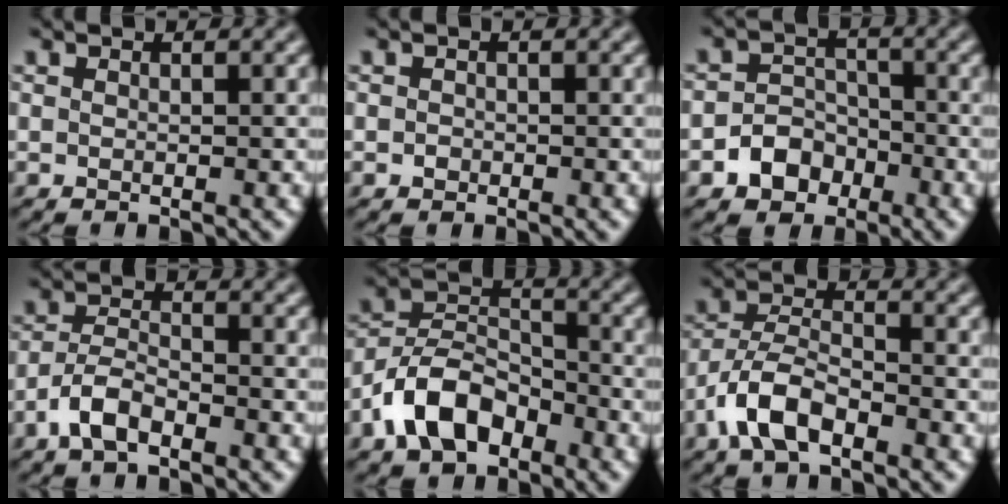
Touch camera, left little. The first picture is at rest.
{"total": 0.6, "force": [-0.3, 0.5, 0.1], "torque": [0.000, -0.002, -0.007]}
{"total": 3.6, "force": [-2.0, 2.8, 1.2], "torque": [-0.001, 0.006, -0.042]}
{"total": 3.3, "force": [-2.2, 1.2, 2.1], "torque": [-0.044, 0.005, -0.050]}
{"total": 6.7, "force": [-4.0, 3.9, 3.7], "torque": [-0.066, 0.006, -0.084]}
{"total": 5.2, "force": [-3.1, 2.3, 3.5], "torque": [-0.067, 0.006, -0.070]}